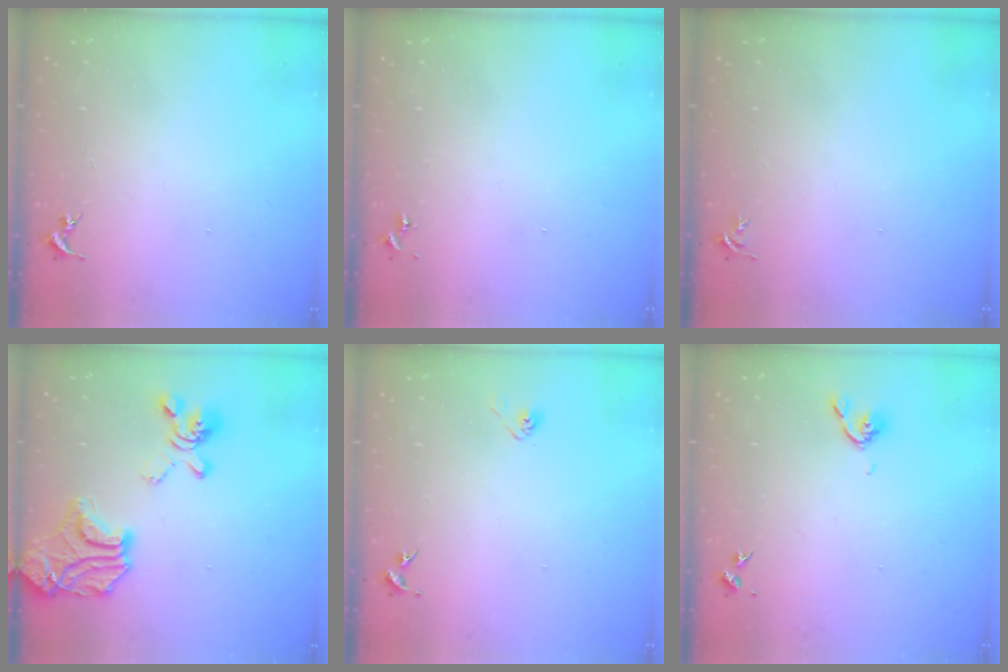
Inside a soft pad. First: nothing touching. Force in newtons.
{"total": 0.0}
{"total": 3.7, "press": 3.7, "slide": 0.5}
{"total": 25.0, "press": 24.9, "slide": 2.6}
{"total": 3.8, "press": 3.7, "slide": 1.0}
{"total": 5.3, "press": 5.2, "slide": 1.1}